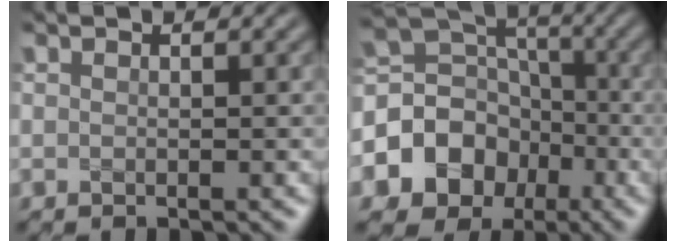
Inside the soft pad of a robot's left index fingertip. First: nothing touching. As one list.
[{"total": 10.1, "force": [-3.4, 8.7, 3.8], "torque": [-0.079, 0.009, -0.083]}]